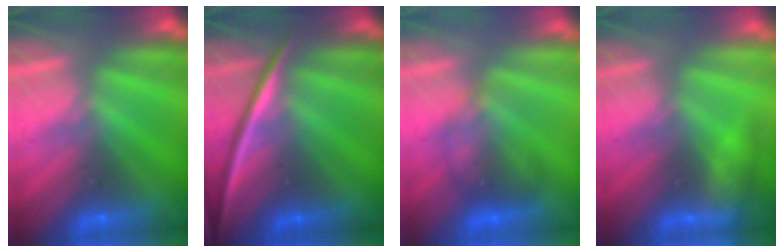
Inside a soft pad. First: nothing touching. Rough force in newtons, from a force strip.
{"total": 2.2}
{"total": 1.7}
{"total": 3.4}